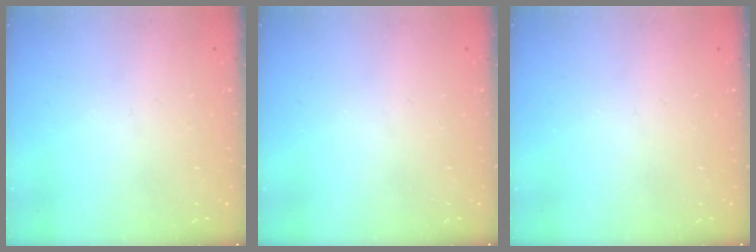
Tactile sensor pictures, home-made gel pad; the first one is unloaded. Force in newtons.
{"total": 0.0}
{"total": 0.0}